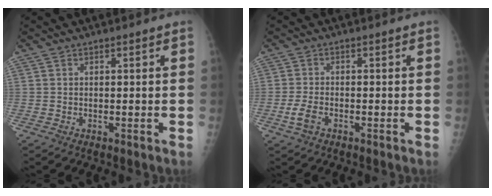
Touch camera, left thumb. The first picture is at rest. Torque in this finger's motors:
{"motor_torque": [0.22, 0.25, -0.01, -0.01, 0.08]}